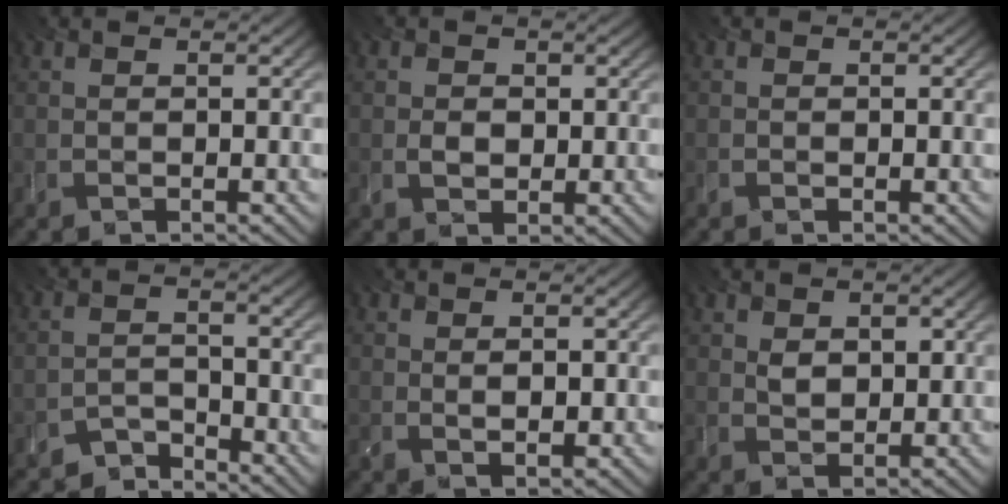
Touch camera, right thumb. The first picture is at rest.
{"total": 1.8, "force": [0.2, 1.6, 0.8], "torque": [-0.016, -0.007, 0.003]}
{"total": 0.0}
{"total": 3.1, "force": [-3.0, 0.7, 0.2], "torque": [0.004, 0.004, -0.062]}
{"total": 1.5, "force": [0.4, 0.6, 1.4], "torque": [-0.023, -0.004, 0.009]}
{"total": 2.4, "force": [1.0, 1.6, 1.5], "torque": [-0.031, -0.004, 0.022]}